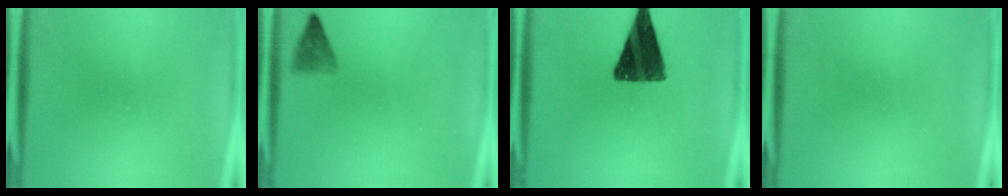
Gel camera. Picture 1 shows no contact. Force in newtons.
{"total": 2.0}
{"total": 14.2}
{"total": 0.0}